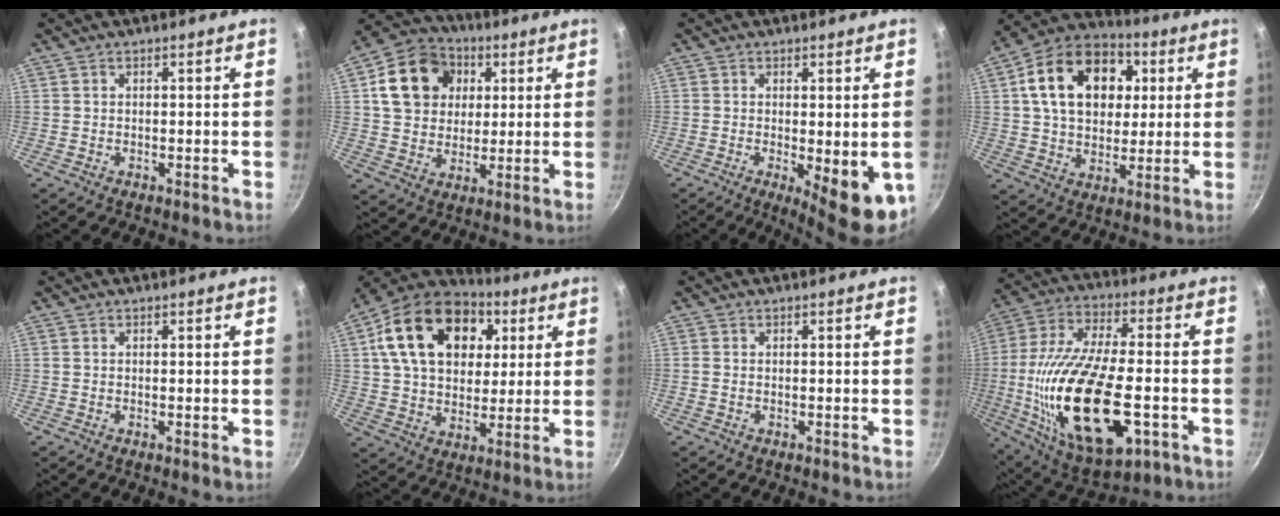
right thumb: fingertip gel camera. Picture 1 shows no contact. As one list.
[{"total": 15.3, "force": [4.2, 12.5, 7.8], "torque": [-0.117, 0.014, 0.063]}, {"total": 9.4, "force": [-2.1, 3.0, 8.7], "torque": [-0.100, -0.010, -0.018]}, {"total": 20.1, "force": [5.1, 14.4, 13.0], "torque": [-0.191, 0.015, 0.075]}, {"total": 0.0}, {"total": 23.0, "force": [7.5, 15.9, 14.8], "torque": [-0.234, 0.004, 0.119]}, {"total": 0.6, "force": [-0.1, 0.4, 0.4], "torque": [-0.010, 0.002, -0.004]}, {"total": 28.4, "force": [-6.5, 12.3, 24.7], "torque": [-0.470, 0.007, -0.102]}]